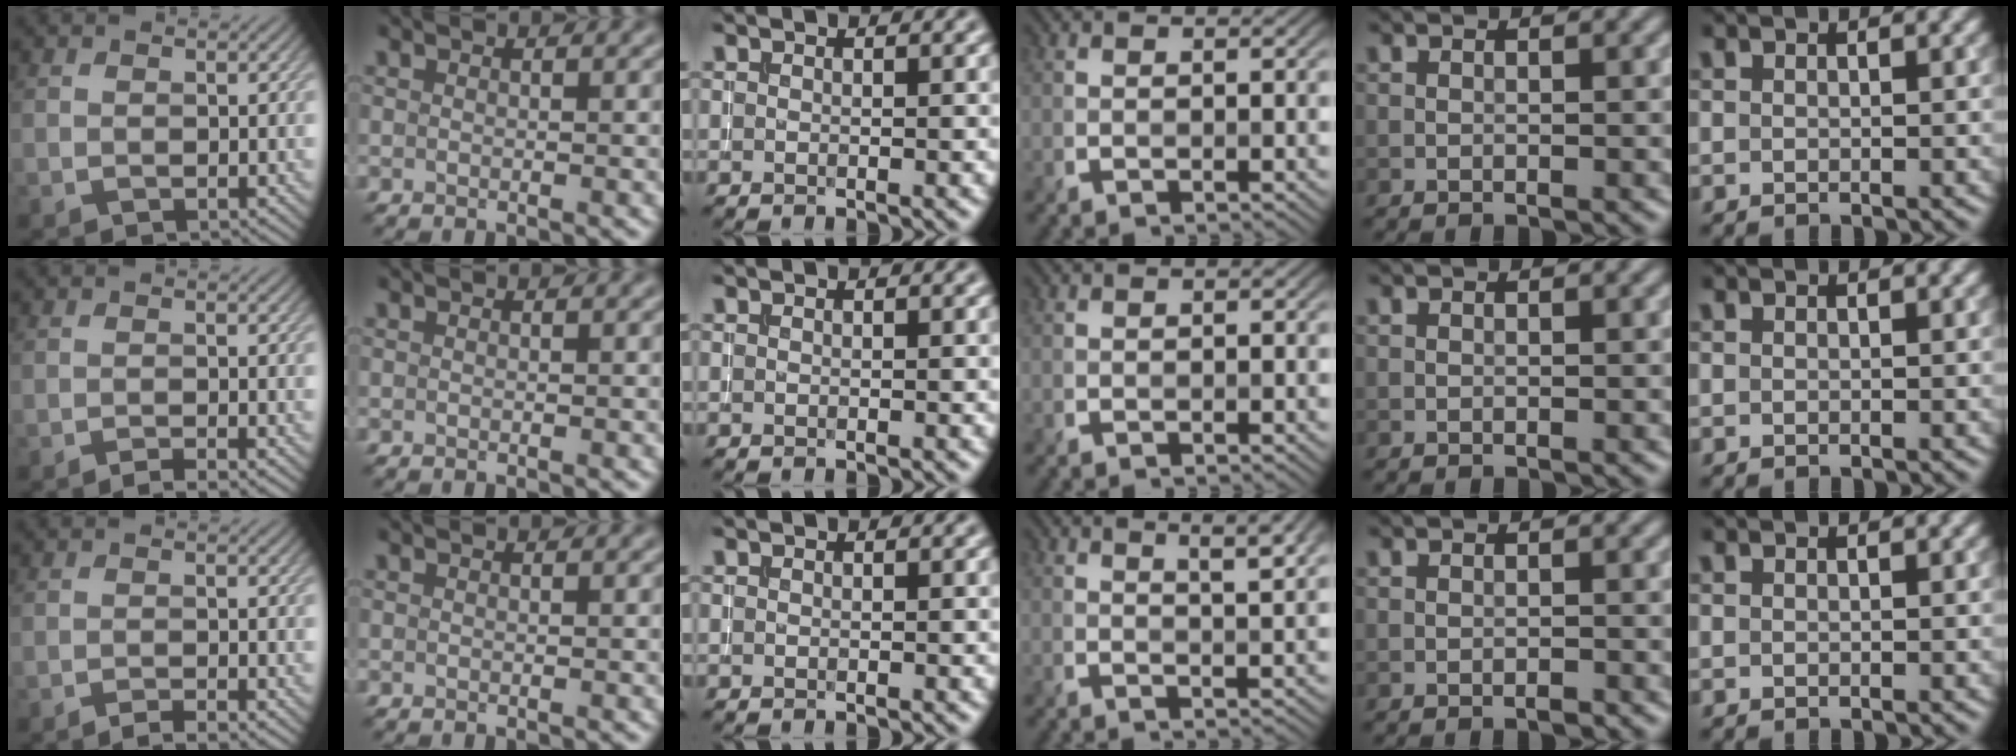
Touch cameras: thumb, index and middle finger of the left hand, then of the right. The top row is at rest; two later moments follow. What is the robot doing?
{"motion": "pour", "object": "almond"}